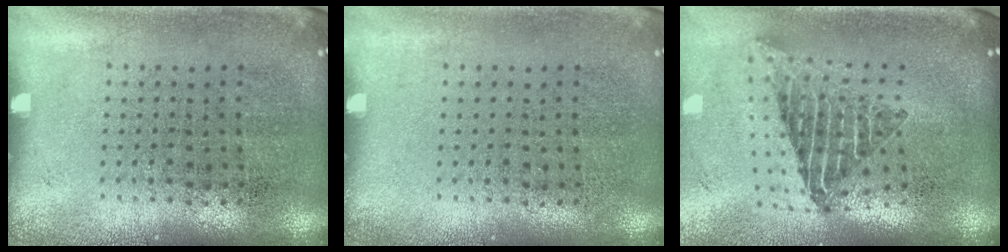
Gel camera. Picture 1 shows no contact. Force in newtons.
{"total": 0.0}
{"total": 2.2, "press": 1.6, "slide": 1.6}